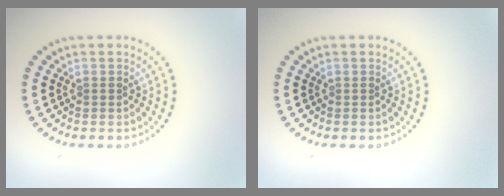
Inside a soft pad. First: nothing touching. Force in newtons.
{"total": 0.0}